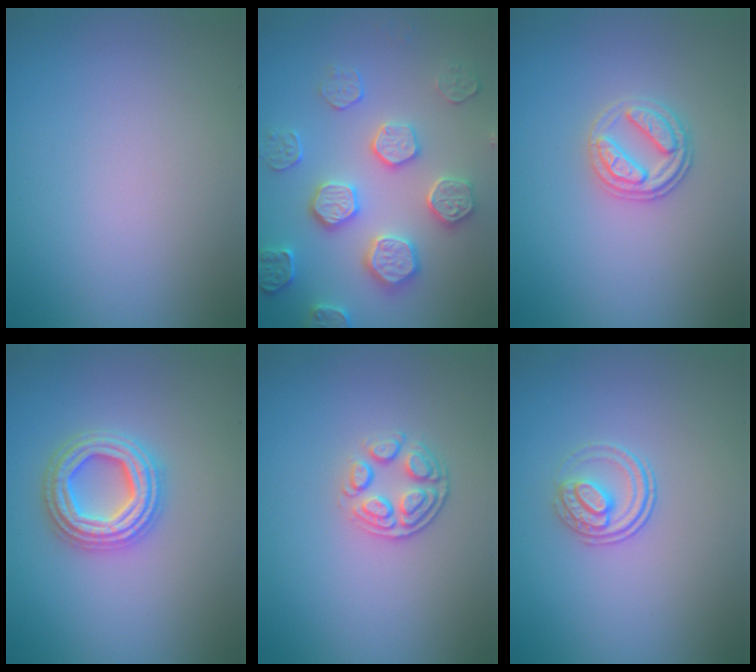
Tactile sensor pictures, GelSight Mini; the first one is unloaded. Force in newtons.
{"total": 4.8, "press": 4.5, "slide": 1.5}
{"total": 2.7, "press": 2.6, "slide": 0.8}
{"total": 4.7, "press": 4.6, "slide": 0.7}
{"total": 3.0, "press": 2.3, "slide": 1.9}
{"total": 2.3, "press": 1.7, "slide": 1.5}